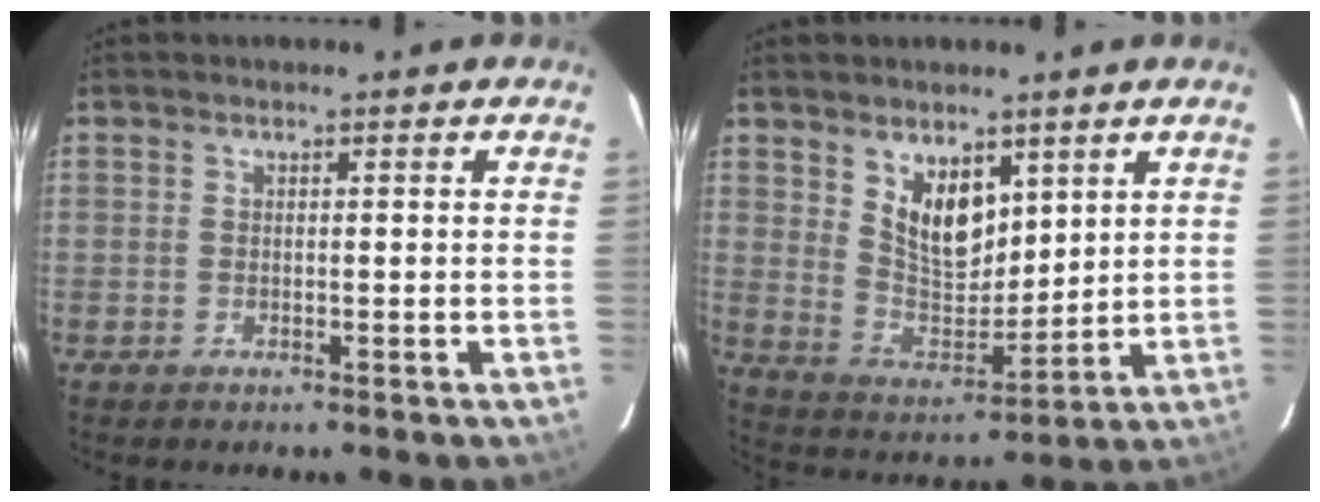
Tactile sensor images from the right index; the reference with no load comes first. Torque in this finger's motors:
{"motor_torque": [0.39, 0.25, 0.21, 0.08]}